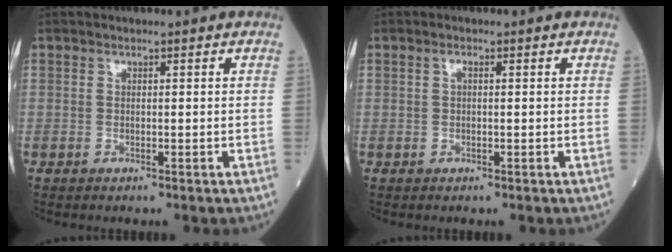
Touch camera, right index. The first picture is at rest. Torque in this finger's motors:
{"motor_torque": [0.05, 0.24, -0.05, 0.00]}